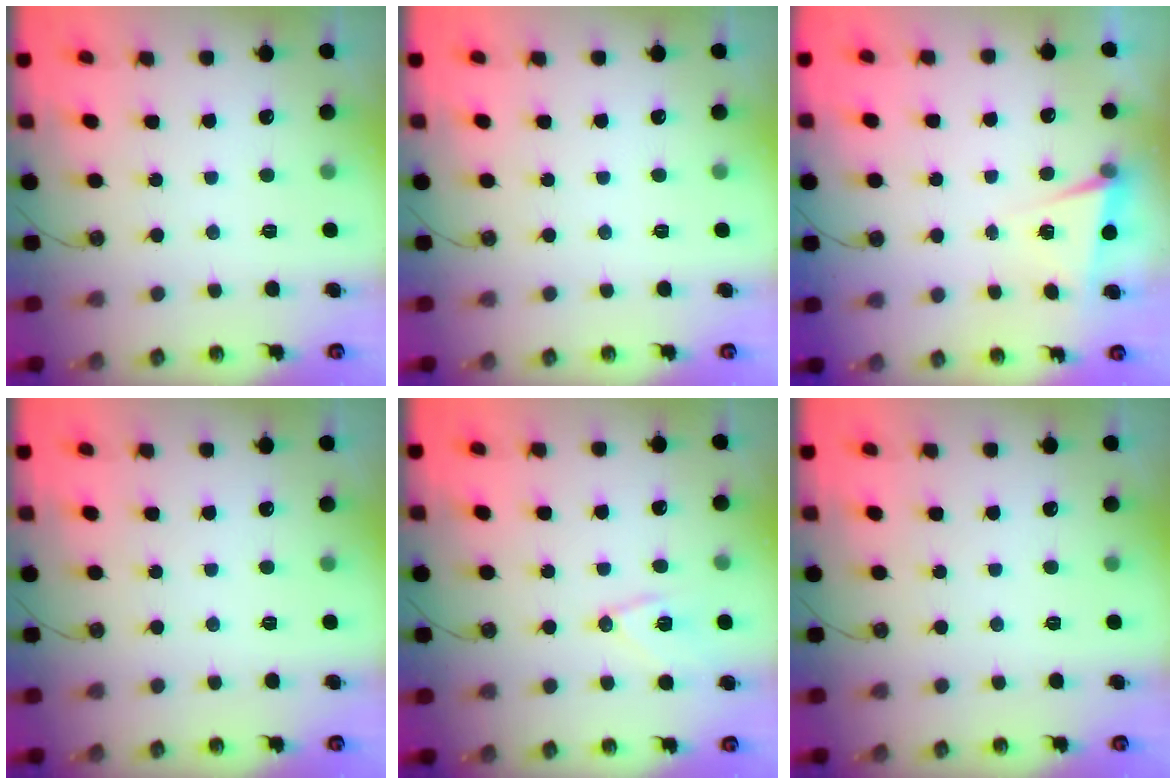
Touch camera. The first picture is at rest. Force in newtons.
{"total": 0.0}
{"total": 2.5, "press": 1.8, "slide": 1.8}
{"total": 0.0}
{"total": 9.9, "press": 9.9, "slide": 0.9}
{"total": 0.0}